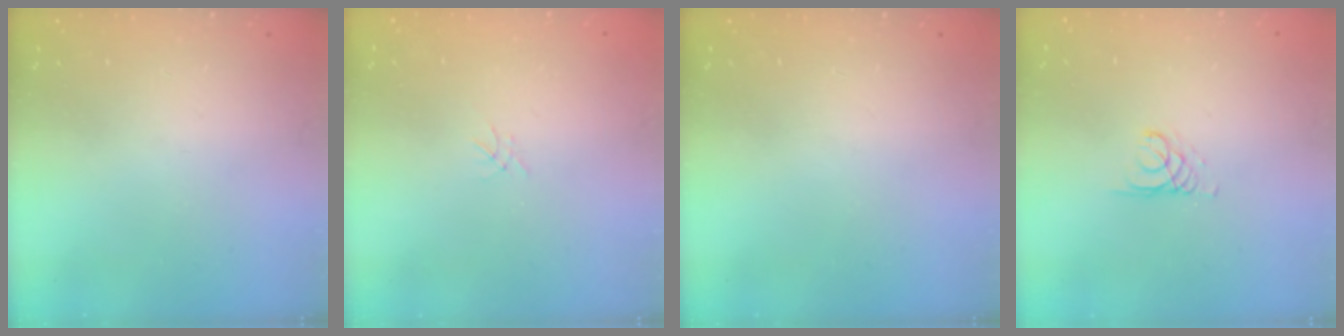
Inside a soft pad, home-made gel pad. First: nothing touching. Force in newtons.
{"total": 0.0}
{"total": 0.0}
{"total": 2.1, "press": 2.1, "slide": 0.2}